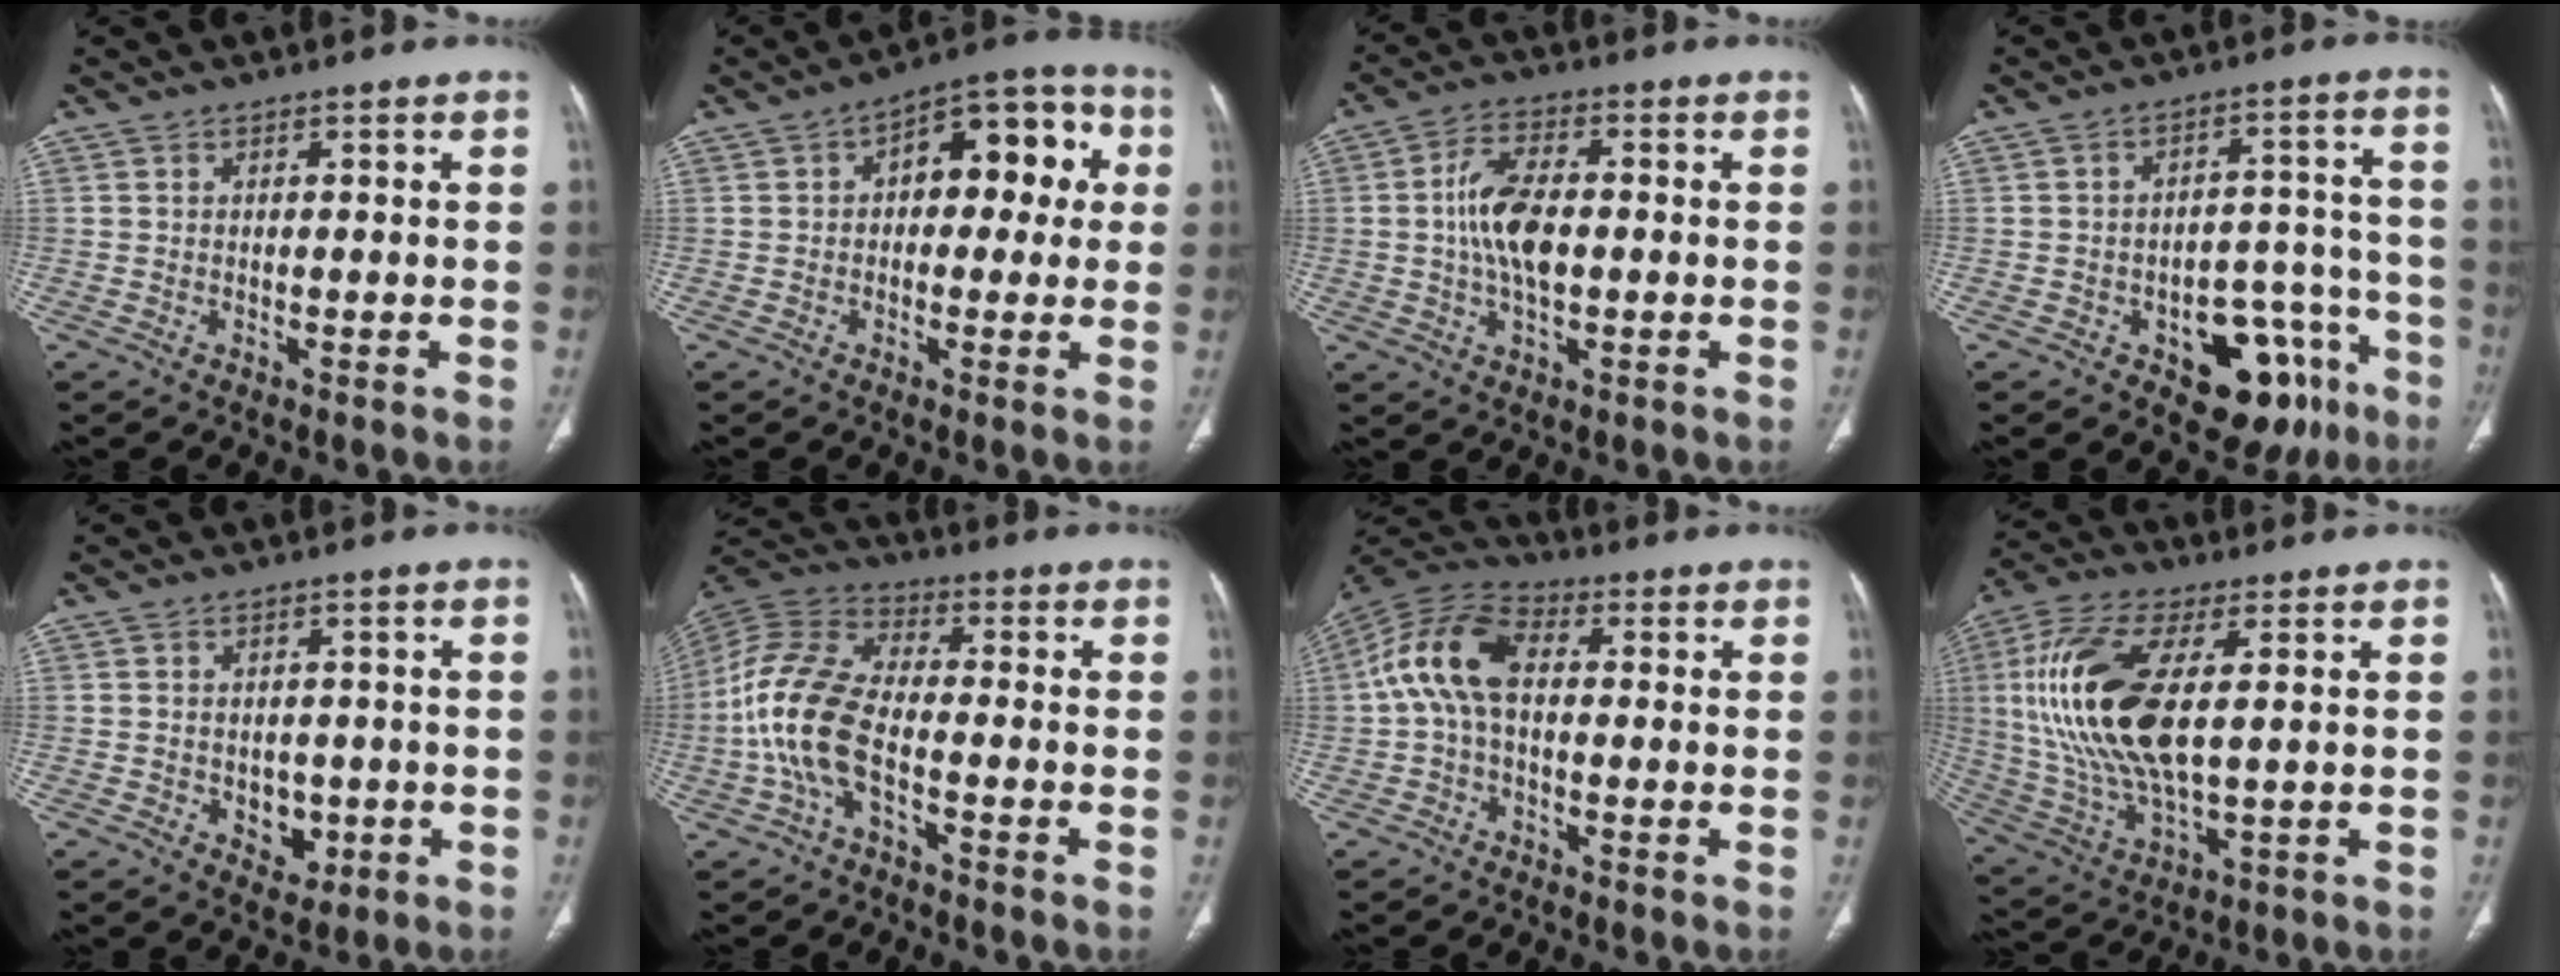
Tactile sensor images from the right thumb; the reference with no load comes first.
{"total": 13.6, "force": [2.5, 7.6, 10.9], "torque": [-0.089, 0.035, 0.026]}
{"total": 9.8, "force": [0.0, 4.9, 8.5], "torque": [-0.164, 0.008, -0.002]}
{"total": 15.0, "force": [-7.8, 8.4, 9.6], "torque": [-0.076, 0.063, -0.097]}
{"total": 4.6, "force": [-0.9, 3.6, 2.6], "torque": [-0.013, 0.003, -0.004]}
{"total": 13.7, "force": [-3.6, 6.9, 11.3], "torque": [-0.253, 0.034, -0.076]}
{"total": 11.7, "force": [0.6, 7.0, 9.4], "torque": [-0.186, 0.032, 0.000]}
{"total": 20.8, "force": [2.9, 8.8, 18.6], "torque": [-0.407, -0.007, 0.059]}